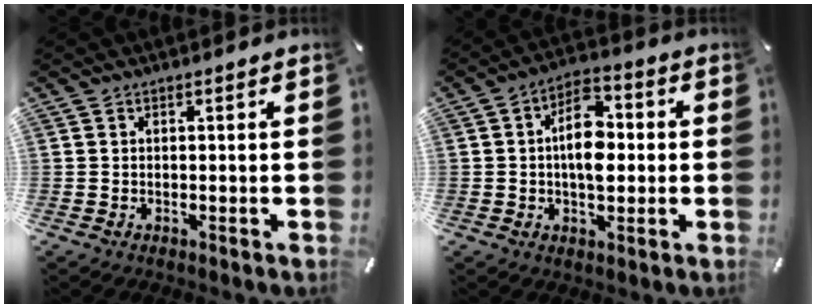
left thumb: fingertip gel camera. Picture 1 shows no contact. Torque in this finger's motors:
{"motor_torque": [0.40, 0.57, 0.51, -0.44, 0.11]}